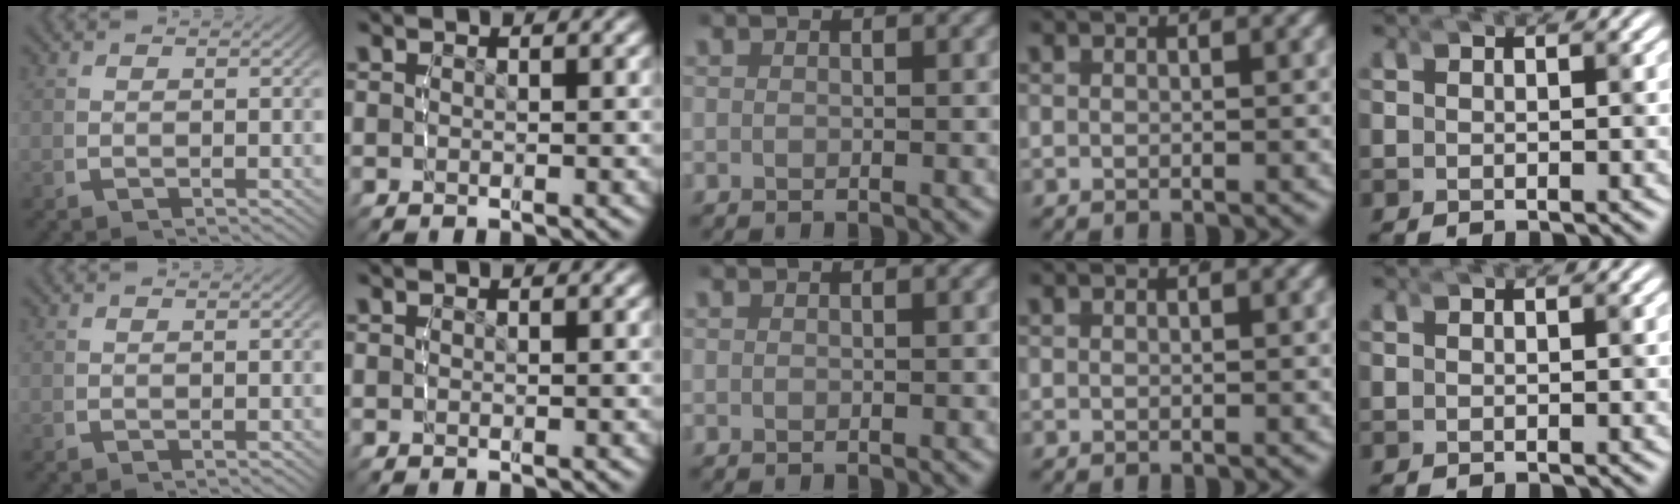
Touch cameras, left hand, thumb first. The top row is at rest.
{}